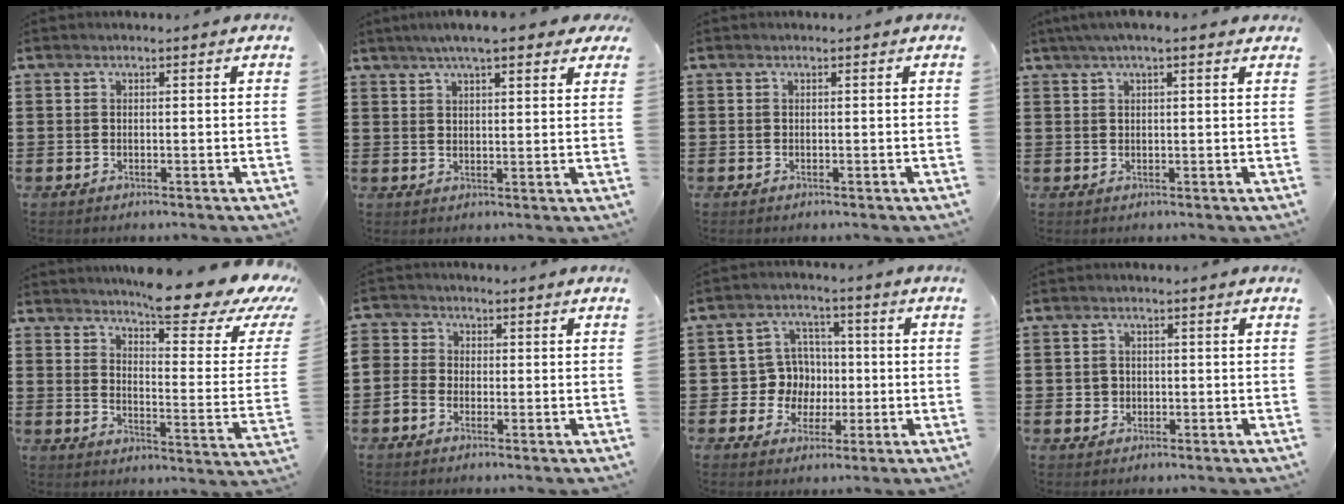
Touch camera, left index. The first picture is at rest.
{"total": 5.5, "force": [4.2, 0.7, 3.5], "torque": [-0.071, 0.000, 0.072]}
{"total": 0.0}
{"total": 2.8, "force": [1.7, 0.5, 2.1], "torque": [-0.044, 0.006, 0.030]}
{"total": 10.3, "force": [8.5, 1.1, 5.8], "torque": [-0.096, -0.062, 0.135]}
{"total": 2.5, "force": [-1.1, 2.3, 0.1], "torque": [-0.014, 0.008, -0.026]}
{"total": 7.0, "force": [0.2, 6.8, 1.7], "torque": [-0.054, 0.016, 0.006]}
{"total": 1.7, "force": [-0.2, 1.7, 0.4], "torque": [-0.013, 0.006, -0.007]}